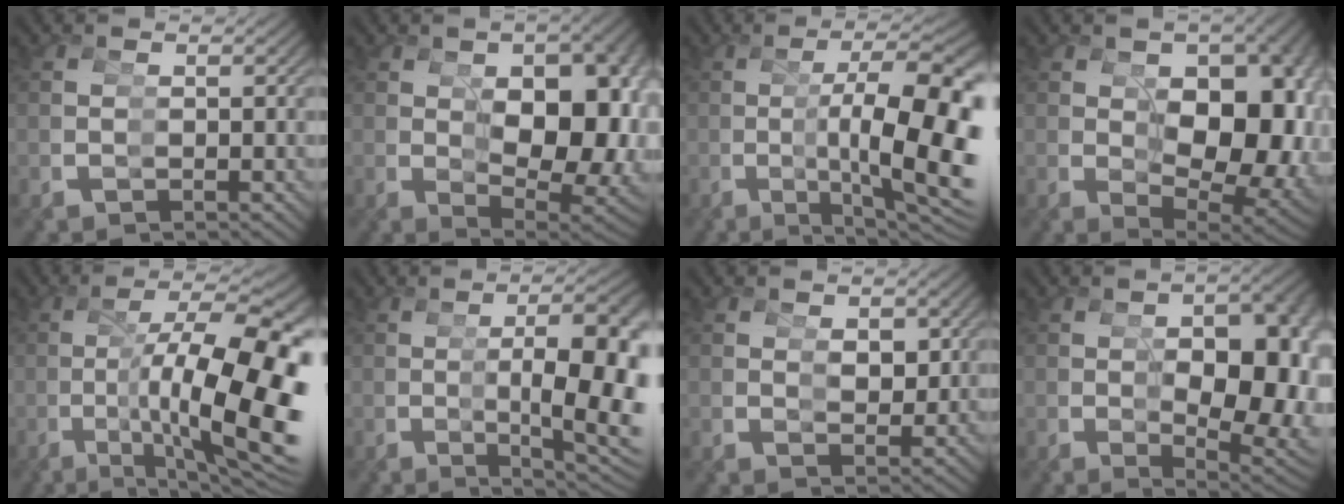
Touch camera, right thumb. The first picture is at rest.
{"total": 12.4, "force": [-0.2, 6.9, 10.3], "torque": [-0.158, -0.047, 0.023]}
{"total": 12.9, "force": [-1.2, 5.2, 11.8], "torque": [-0.189, -0.029, -0.002]}
{"total": 13.7, "force": [0.2, 8.1, 11.0], "torque": [-0.163, -0.052, 0.031]}
{"total": 15.7, "force": [-1.9, 7.6, 13.6], "torque": [-0.231, -0.047, 0.001]}
{"total": 10.2, "force": [-1.4, 3.3, 9.6], "torque": [-0.140, -0.017, -0.008]}
{"total": 1.8, "force": [1.0, 1.1, 1.1], "torque": [-0.007, -0.009, 0.021]}
{"total": 11.3, "force": [-0.8, 5.8, 9.7], "torque": [-0.138, -0.034, 0.006]}